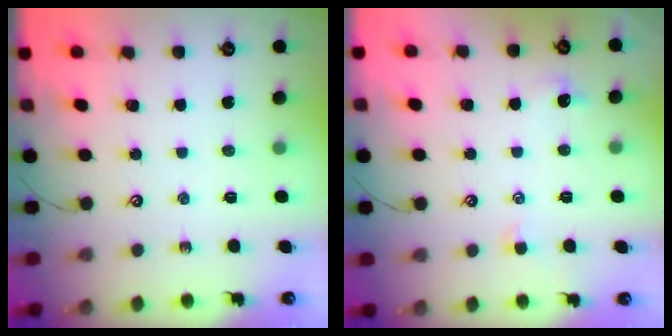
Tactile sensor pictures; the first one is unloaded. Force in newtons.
{"total": 1.3, "press": 1.0, "slide": 0.8}